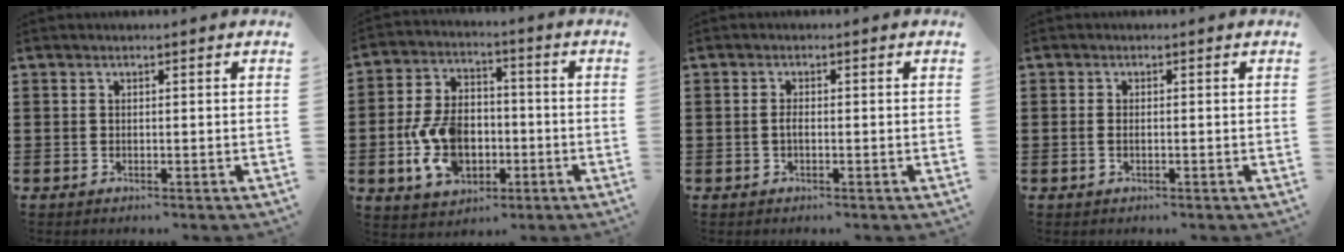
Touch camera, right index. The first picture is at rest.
{"total": 10.9, "force": [-2.5, 7.3, 7.7], "torque": [-0.182, 0.011, -0.045]}
{"total": 1.2, "force": [-0.3, 0.4, 1.1], "torque": [-0.030, -0.004, -0.008]}
{"total": 1.1, "force": [-0.2, 0.4, 0.9], "torque": [-0.020, 0.000, -0.005]}